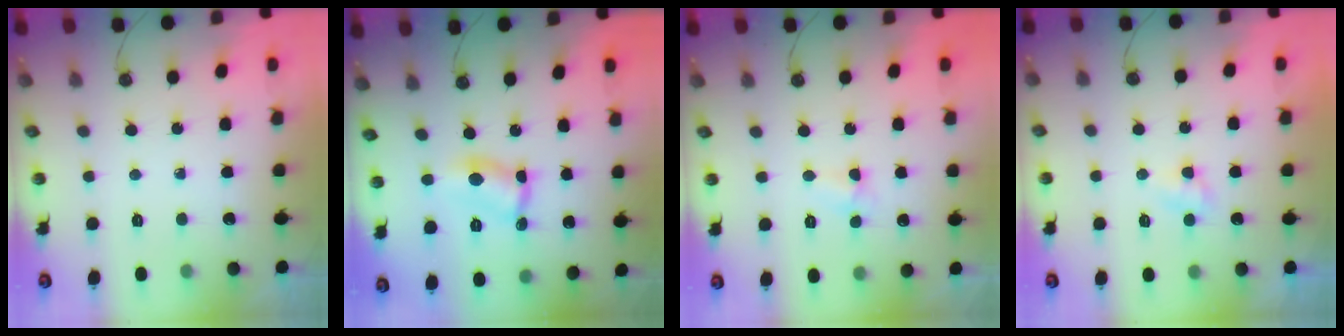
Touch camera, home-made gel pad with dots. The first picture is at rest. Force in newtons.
{"total": 5.1, "press": 5.1, "slide": 0.3}
{"total": 3.8, "press": 3.8, "slide": 0.5}
{"total": 3.6, "press": 3.6, "slide": 0.5}